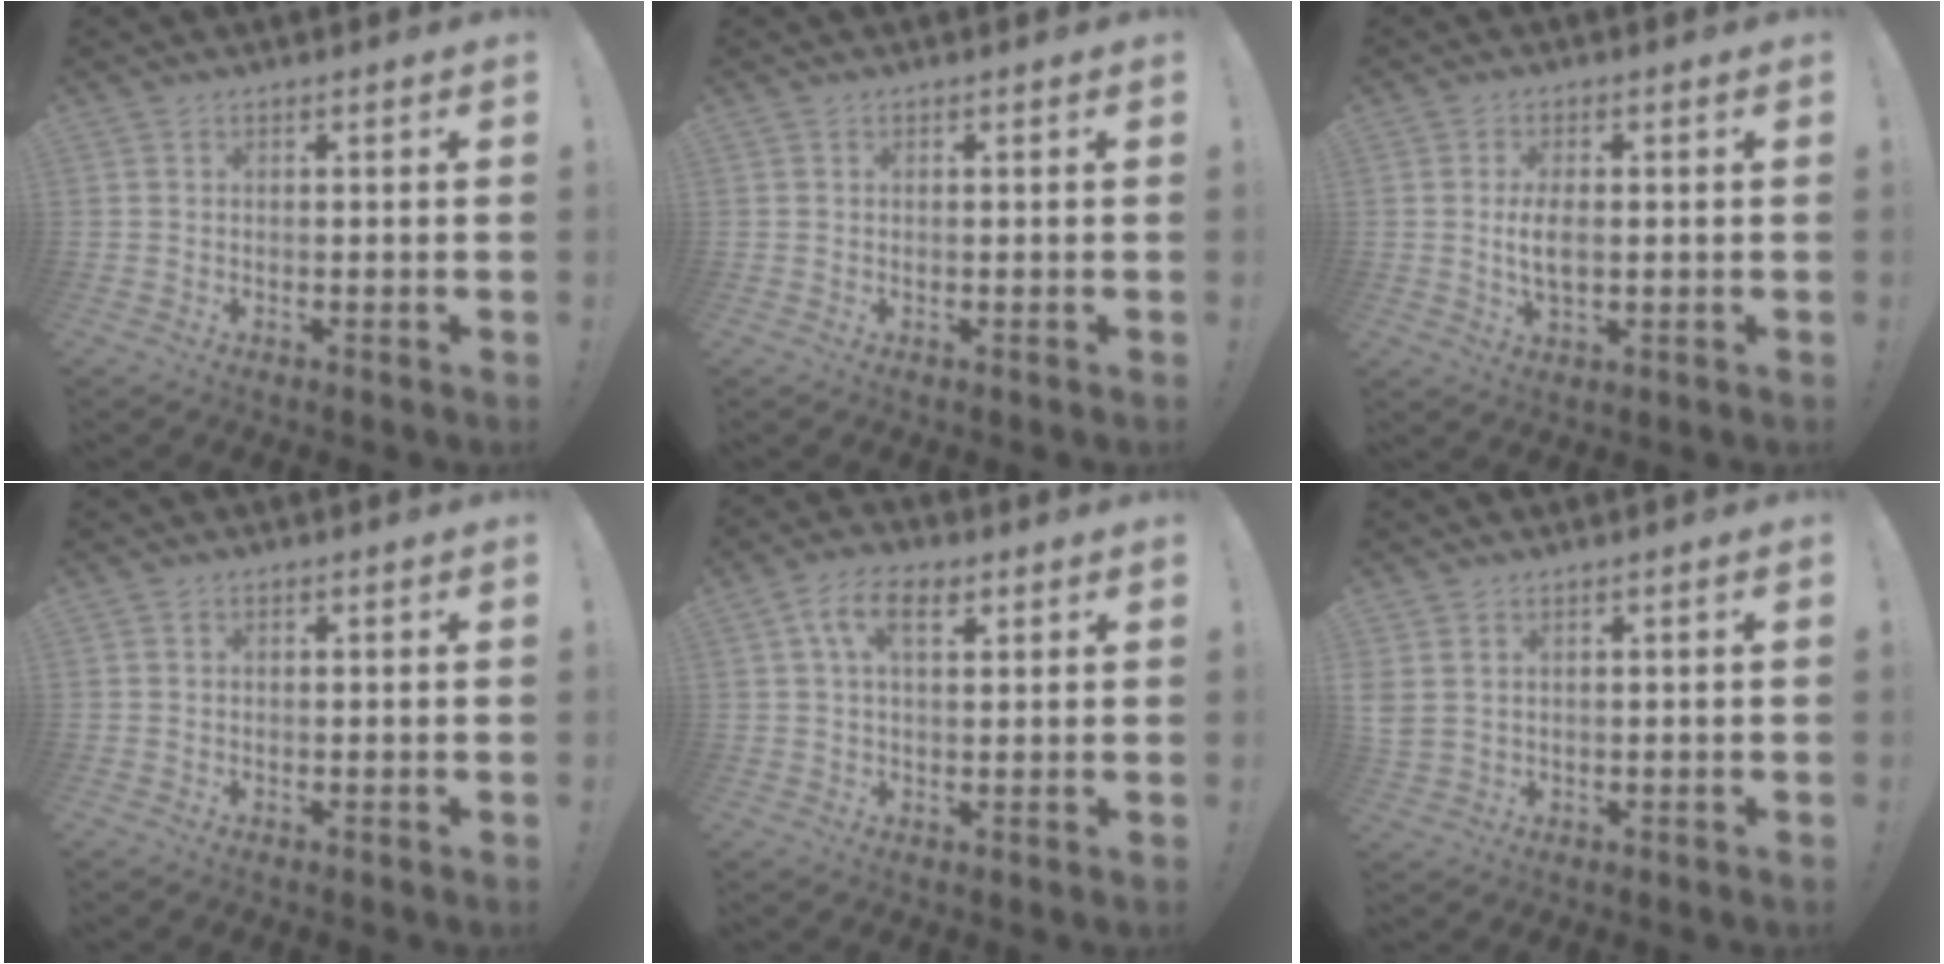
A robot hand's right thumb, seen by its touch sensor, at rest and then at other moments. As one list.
[{"total": 0.0}, {"total": 5.7, "force": [0.1, 2.8, 5.0], "torque": [-0.095, -0.006, -0.004]}, {"total": 0.0}, {"total": 8.1, "force": [2.8, 4.4, 6.2], "torque": [-0.101, 0.008, 0.051]}, {"total": 3.5, "force": [1.6, 2.4, 2.1], "torque": [-0.049, 0.000, 0.032]}]